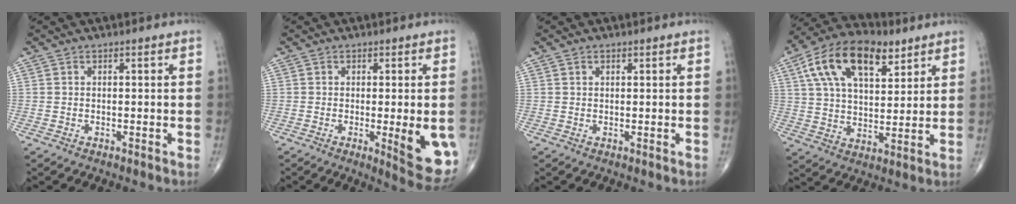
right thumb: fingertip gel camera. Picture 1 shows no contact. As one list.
[{"total": 9.9, "force": [-2.0, 2.5, 9.4], "torque": [-0.108, -0.020, -0.020]}, {"total": 0.7, "force": [0.5, 0.5, 0.2], "torque": [0.000, -0.002, 0.006]}, {"total": 18.2, "force": [8.6, 9.4, 13.0], "torque": [-0.206, -0.007, 0.150]}]